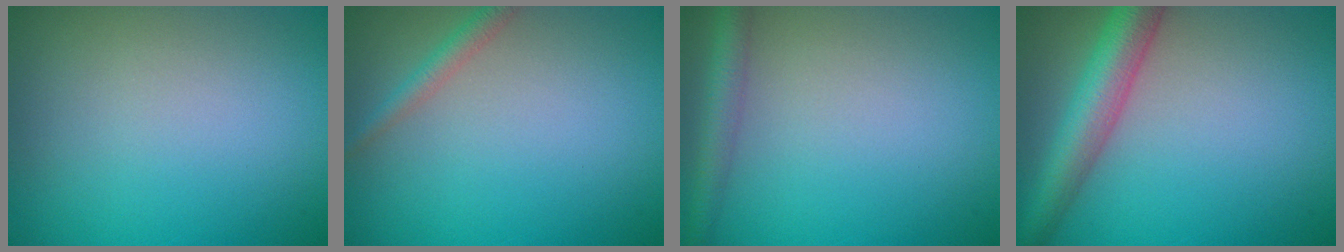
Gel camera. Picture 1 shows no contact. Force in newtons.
{"total": 1.6, "press": 1.6, "slide": 0.1}
{"total": 2.6, "press": 2.6, "slide": 0.0}
{"total": 5.3, "press": 5.3, "slide": 0.2}